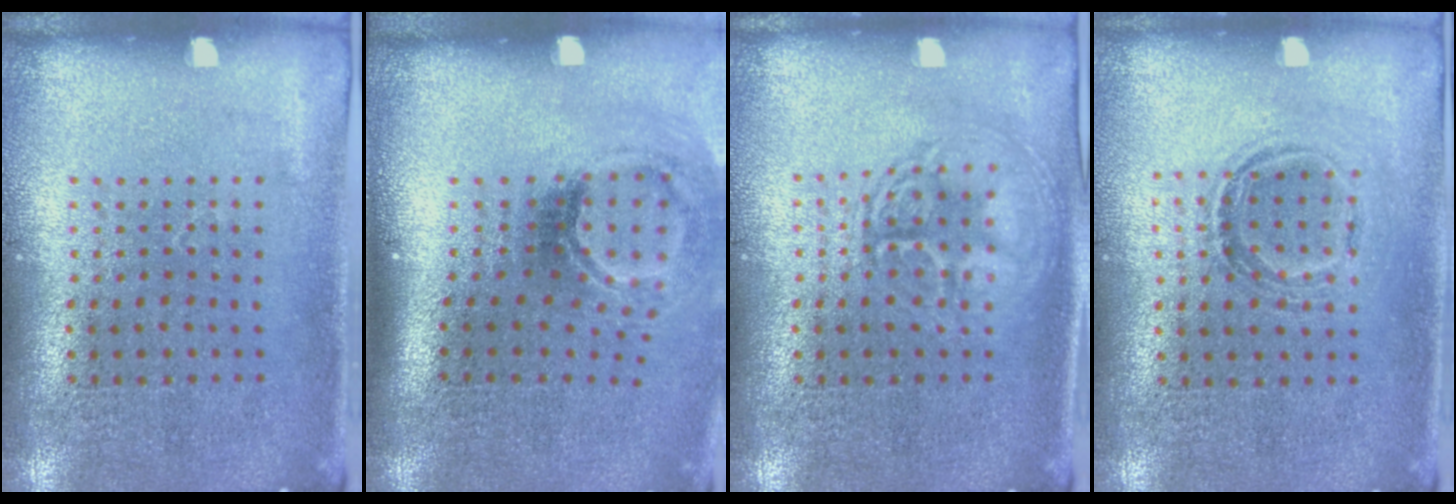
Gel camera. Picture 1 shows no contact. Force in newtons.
{"total": 2.1, "press": 1.3, "slide": 1.6}
{"total": 2.9, "press": 2.9, "slide": 0.4}
{"total": 1.1, "press": 0.9, "slide": 0.7}